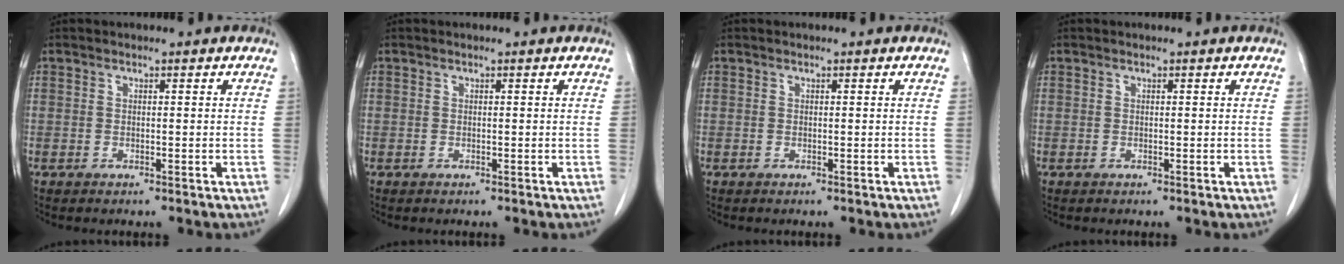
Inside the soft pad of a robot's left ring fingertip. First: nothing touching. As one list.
[{"total": 0.0}, {"total": 0.0}, {"total": 0.0}]